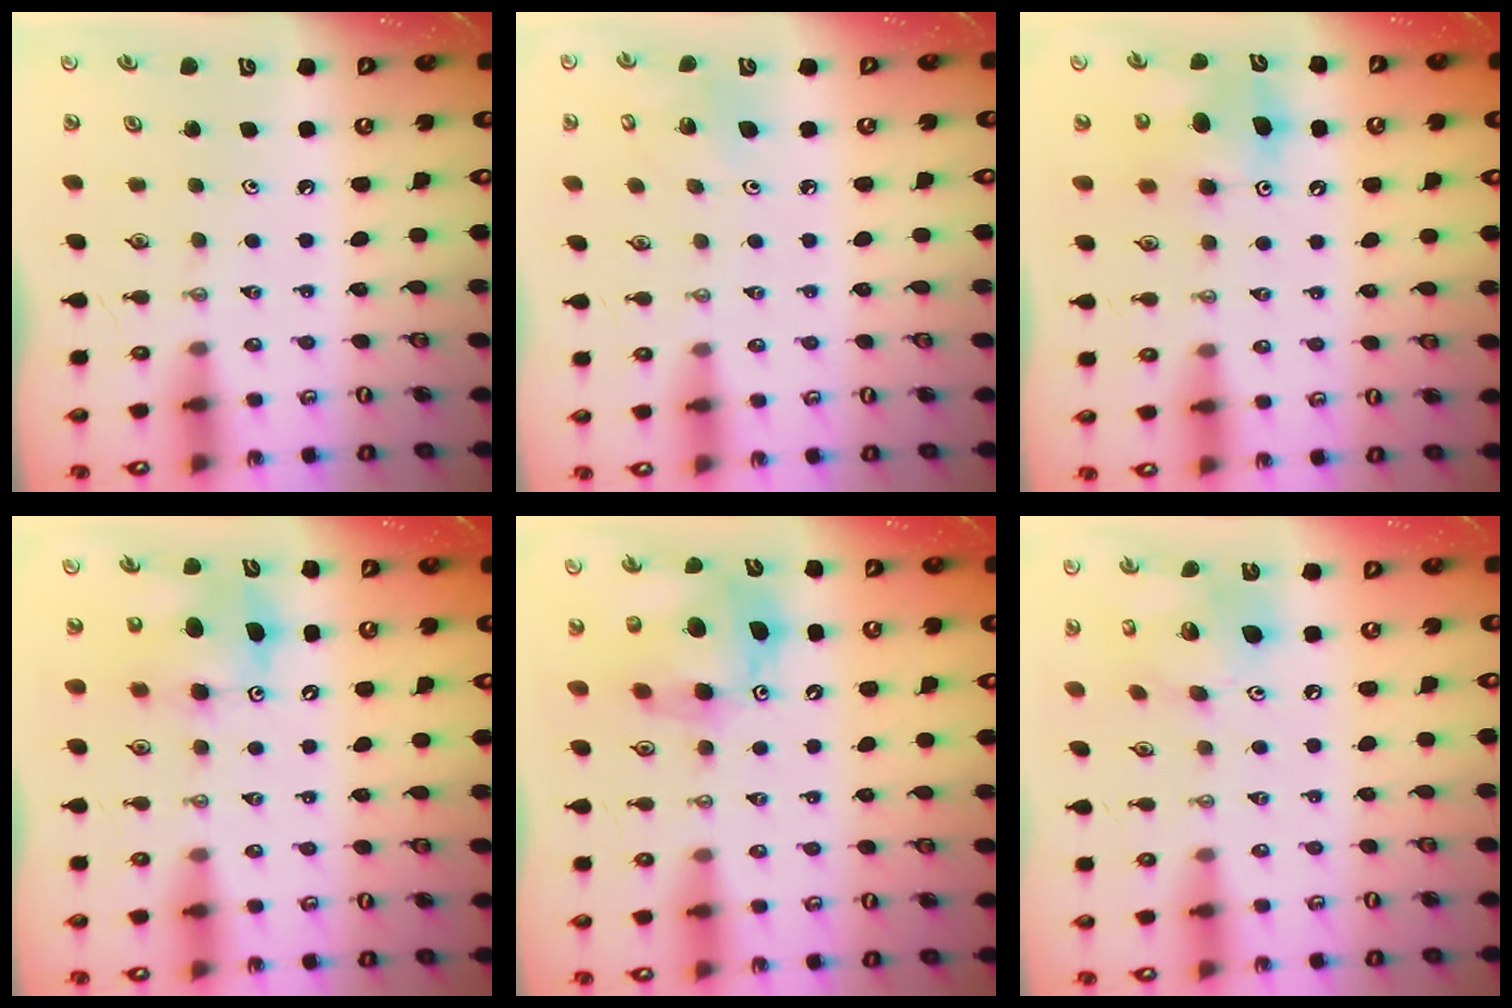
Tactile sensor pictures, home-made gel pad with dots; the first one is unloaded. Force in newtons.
{"total": 4.7, "press": 4.5, "slide": 1.3}
{"total": 8.0, "press": 8.0, "slide": 0.3}
{"total": 9.7, "press": 9.7, "slide": 0.4}
{"total": 13.1, "press": 13.1, "slide": 0.8}
{"total": 14.4, "press": 14.3, "slide": 1.9}